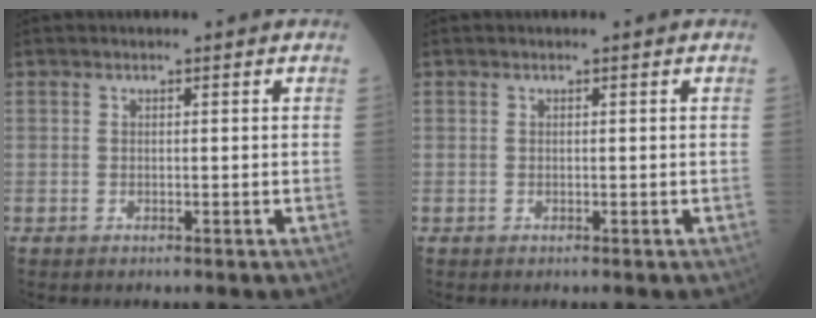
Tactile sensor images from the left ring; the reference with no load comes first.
{"total": 0.0}